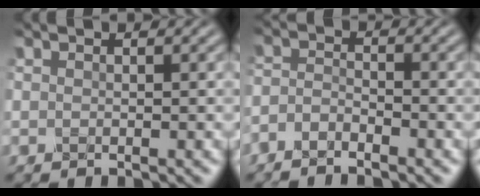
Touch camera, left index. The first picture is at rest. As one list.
[{"total": 2.1, "force": [-1.8, 0.6, 0.8], "torque": [-0.020, 0.001, -0.044]}]